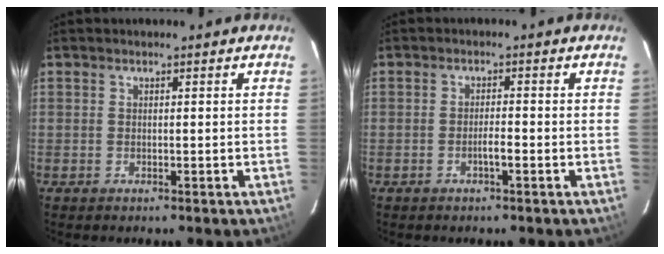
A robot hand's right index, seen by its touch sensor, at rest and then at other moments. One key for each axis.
{"total": 2.0, "fx": -1.0, "fy": 0.2, "fz": 1.7, "tx": -0.027, "ty": 0.001, "tz": -0.018}